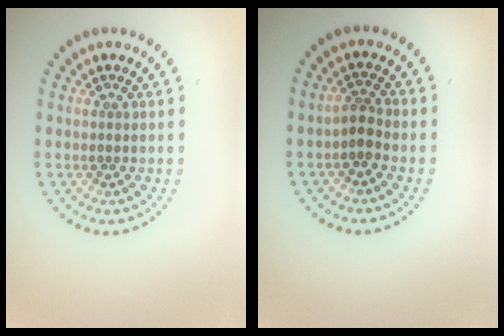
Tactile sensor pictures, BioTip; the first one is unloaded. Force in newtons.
{"total": 1.6, "press": 1.3, "slide": 0.9}